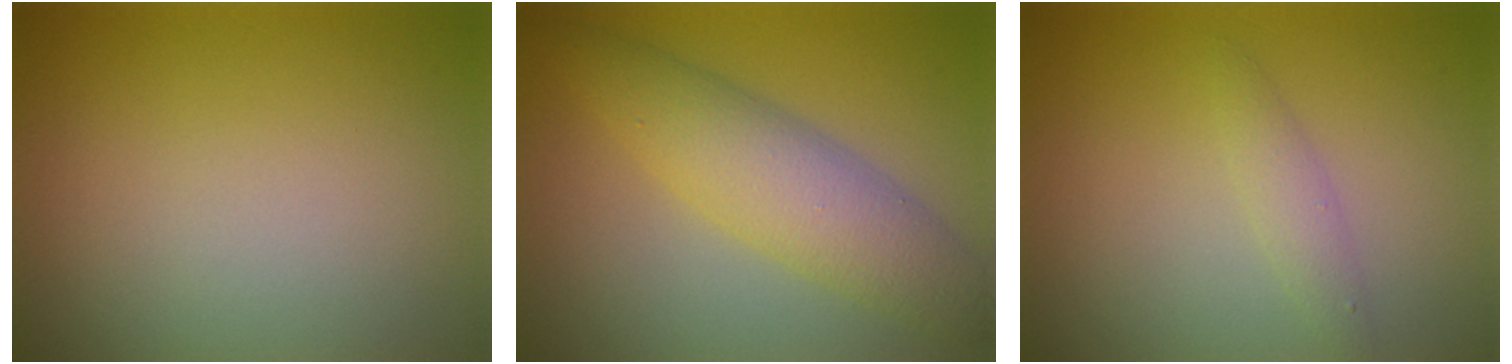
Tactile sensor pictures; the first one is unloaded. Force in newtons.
{"total": 5.6, "press": 5.6, "slide": 0.2}
{"total": 1.4, "press": 1.4, "slide": 0.0}